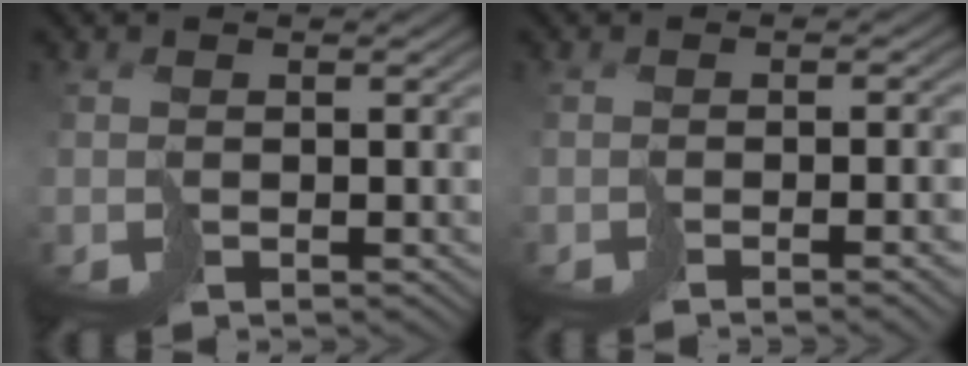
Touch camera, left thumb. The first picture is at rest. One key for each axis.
{"total": 4.3, "fx": -1.4, "fy": 0.9, "fz": 3.9, "tx": -0.052, "ty": -0.003, "tz": -0.021}